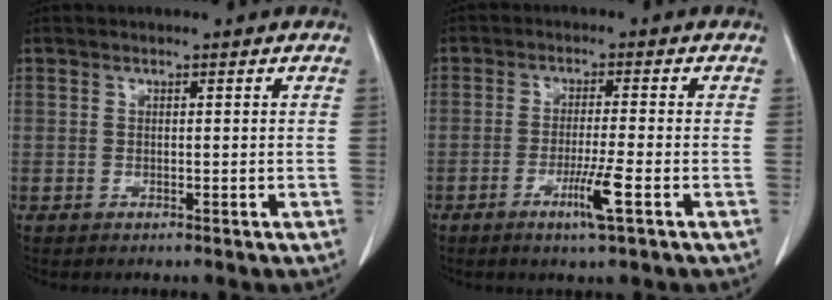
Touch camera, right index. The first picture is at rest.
{"total": 5.2, "force": [-2.4, -0.5, 4.6], "torque": [-0.084, -0.012, -0.044]}